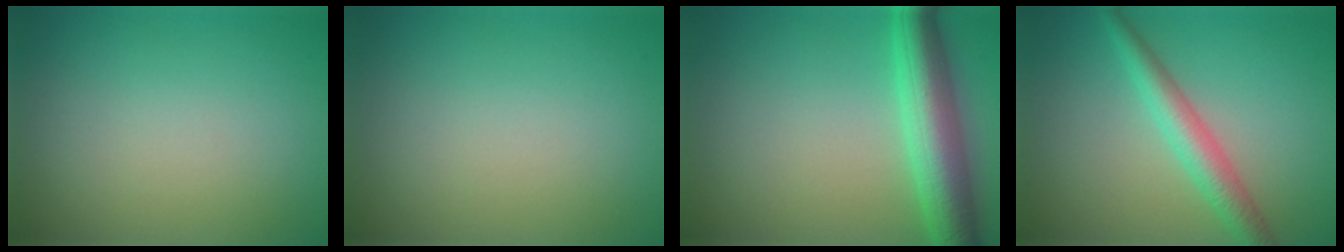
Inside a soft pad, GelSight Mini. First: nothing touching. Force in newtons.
{"total": 0.0}
{"total": 6.3, "press": 6.3, "slide": 0.1}
{"total": 3.6, "press": 3.6, "slide": 0.0}